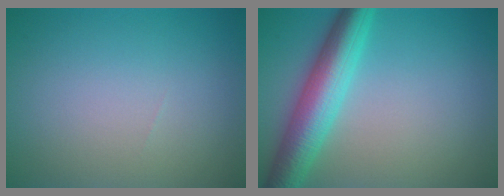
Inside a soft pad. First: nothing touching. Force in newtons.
{"total": 6.5, "press": 6.5, "slide": 0.1}